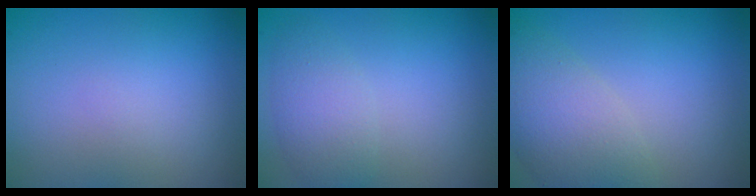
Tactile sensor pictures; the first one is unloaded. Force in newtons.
{"total": 2.9, "press": 2.9, "slide": 0.1}
{"total": 5.4, "press": 5.4, "slide": 0.4}